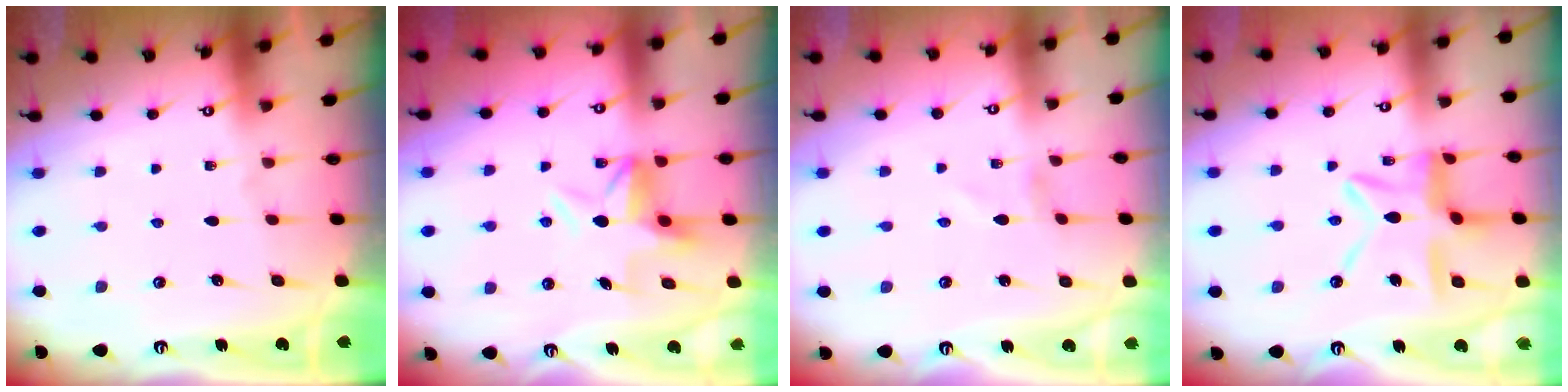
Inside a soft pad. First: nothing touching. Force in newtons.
{"total": 5.9, "press": 5.9, "slide": 0.4}
{"total": 1.4, "press": 1.4, "slide": 0.1}
{"total": 12.1, "press": 12.0, "slide": 1.2}